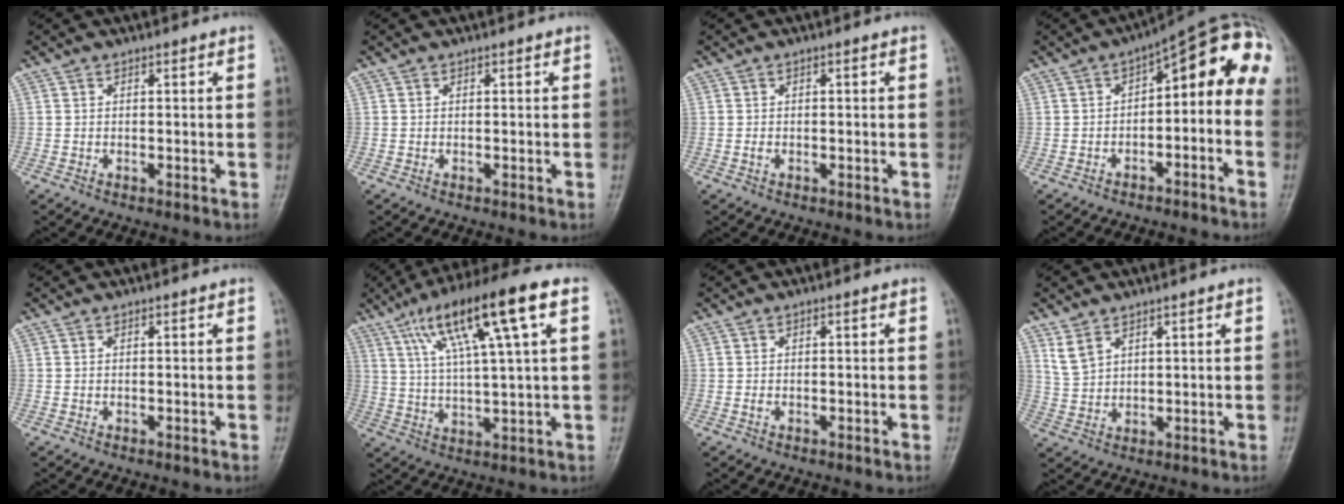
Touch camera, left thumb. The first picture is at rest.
{"total": 0.0}
{"total": 1.0, "force": [-0.1, 0.5, 0.9], "torque": [-0.018, 0.005, -0.003]}
{"total": 12.4, "force": [-1.9, 6.2, 10.6], "torque": [-0.110, 0.078, -0.031]}
{"total": 0.0}
{"total": 17.0, "force": [7.0, 2.3, 15.3], "torque": [-0.271, 0.007, 0.118]}
{"total": 1.0, "force": [-0.1, 0.4, 0.8], "torque": [-0.016, 0.005, -0.002]}
{"total": 4.0, "force": [2.7, 2.2, 2.0], "torque": [-0.034, -0.010, 0.064]}